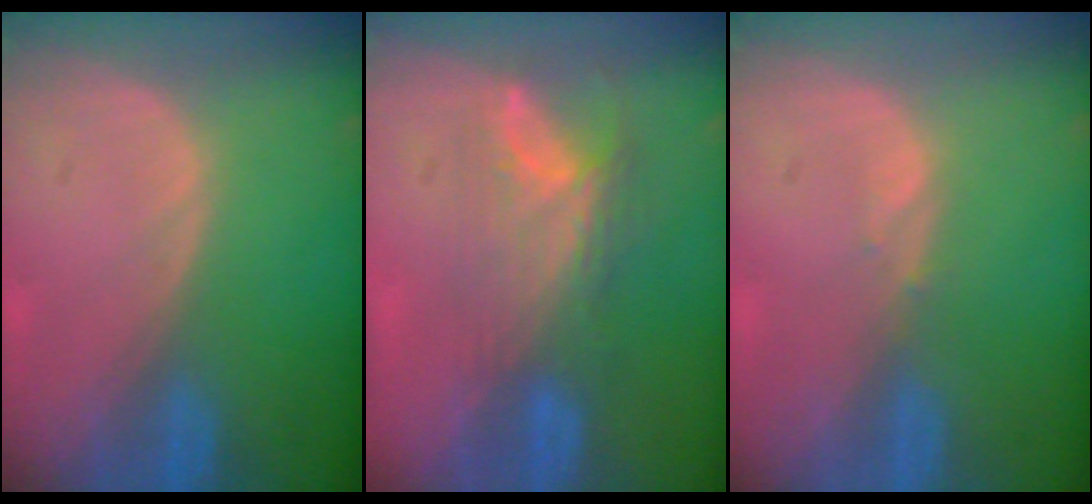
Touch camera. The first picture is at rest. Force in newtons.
{"total": 8.0, "press": 6.6, "slide": 4.5}
{"total": 0.6, "press": 0.6, "slide": 0.1}